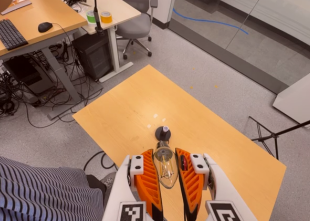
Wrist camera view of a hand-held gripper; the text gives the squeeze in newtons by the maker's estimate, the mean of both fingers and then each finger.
{"total": 22.2, "left": 25.5, "right": 18.8}